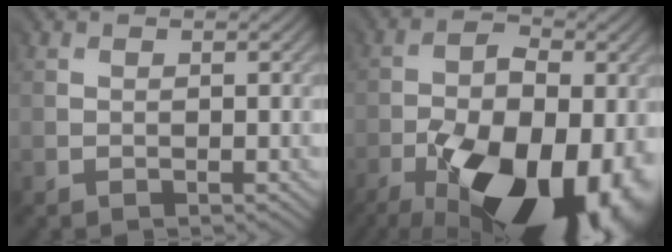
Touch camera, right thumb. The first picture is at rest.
{"total": 19.1, "force": [-8.7, 9.8, 14.0], "torque": [-0.220, -0.026, -0.129]}